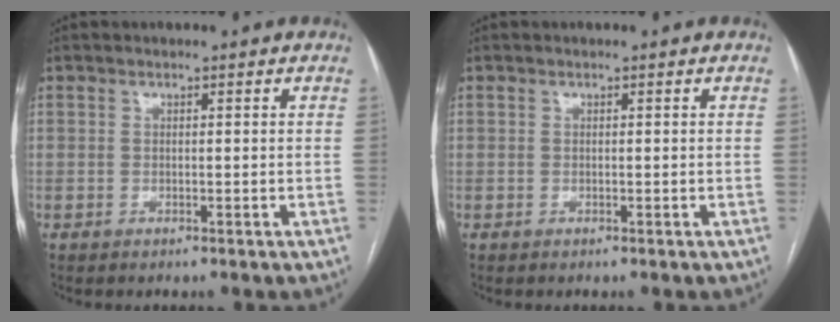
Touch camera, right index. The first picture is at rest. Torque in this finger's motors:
{"motor_torque": [0.00, 0.00, 0.00, 0.01]}